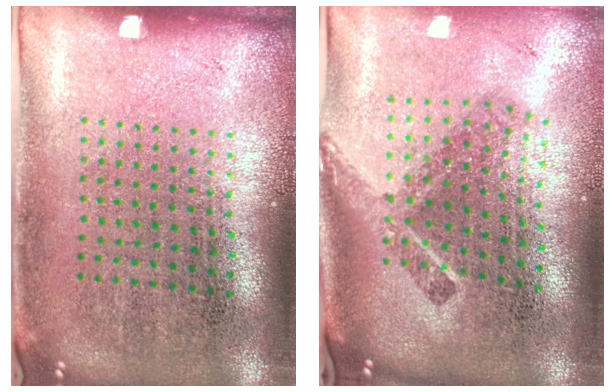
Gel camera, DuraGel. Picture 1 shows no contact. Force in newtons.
{"total": 2.2, "press": 1.5, "slide": 1.7}